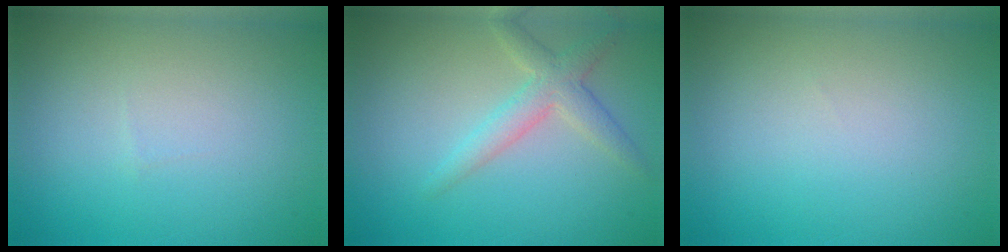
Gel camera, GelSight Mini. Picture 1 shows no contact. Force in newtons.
{"total": 2.8, "press": 2.8, "slide": 0.1}
{"total": 0.0}